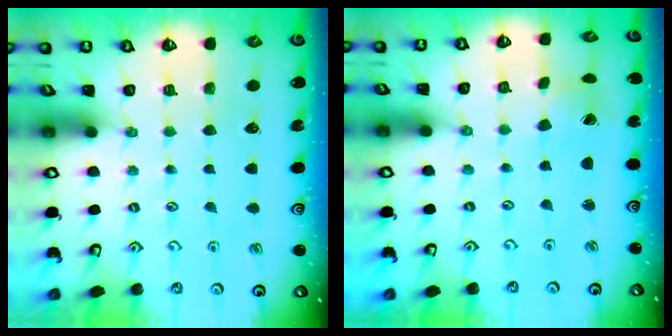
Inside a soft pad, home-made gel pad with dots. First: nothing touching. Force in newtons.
{"total": 1.6, "press": 1.6, "slide": 0.2}